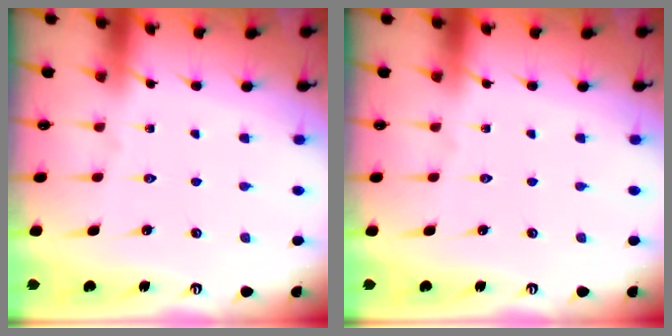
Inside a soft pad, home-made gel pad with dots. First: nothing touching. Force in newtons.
{"total": 0.0}